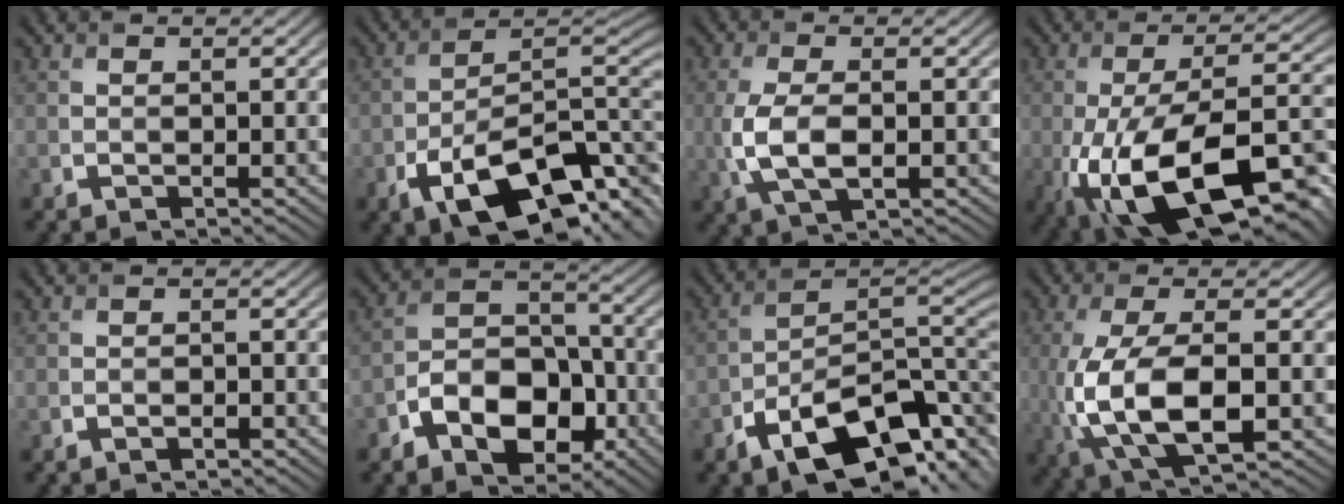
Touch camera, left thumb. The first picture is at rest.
{"total": 15.5, "force": [-7.4, 7.6, 11.4], "torque": [-0.184, -0.028, -0.124]}
{"total": 6.0, "force": [-1.0, 2.9, 5.2], "torque": [-0.132, -0.007, -0.017]}
{"total": 18.2, "force": [-7.6, 7.3, 14.9], "torque": [-0.255, -0.022, -0.124]}
{"total": 0.7, "force": [-0.6, 0.2, 0.2], "torque": [-0.003, -0.001, -0.011]}
{"total": 10.2, "force": [-5.0, 6.5, 6.2], "torque": [-0.106, -0.003, -0.094]}
{"total": 14.4, "force": [-7.8, 7.1, 9.9], "torque": [-0.156, -0.024, -0.134]}
{"total": 11.3, "force": [-2.2, 4.8, 10.0], "torque": [-0.226, -0.015, -0.035]}